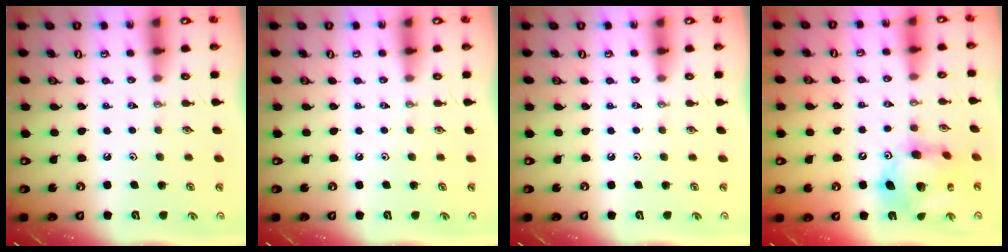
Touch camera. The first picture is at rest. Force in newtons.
{"total": 0.0}
{"total": 0.0}
{"total": 16.7, "press": 16.6, "slide": 1.8}